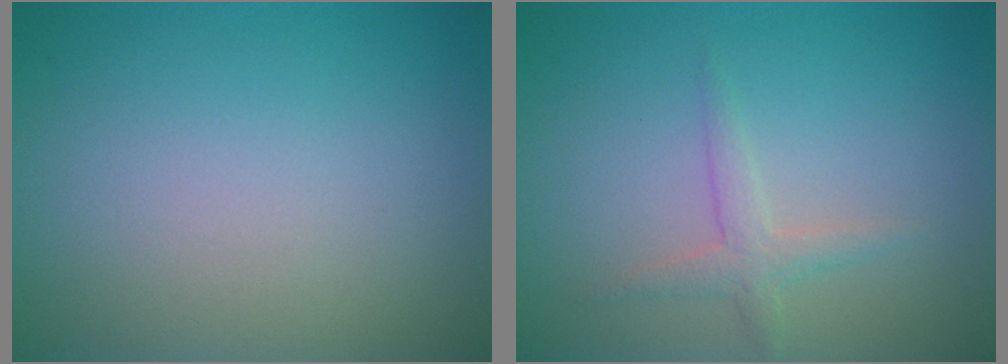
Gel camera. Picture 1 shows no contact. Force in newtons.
{"total": 1.7, "press": 1.7, "slide": 0.1}